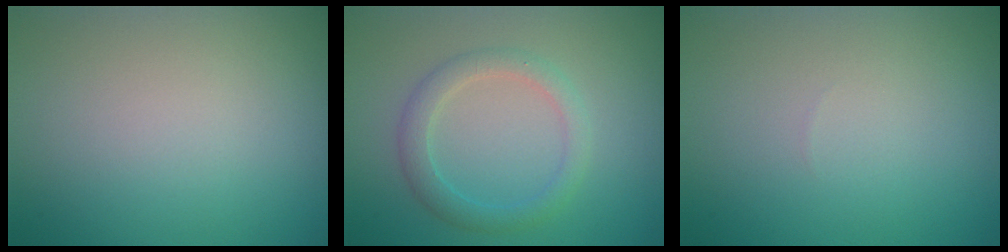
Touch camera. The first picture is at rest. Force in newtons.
{"total": 2.6, "press": 2.6, "slide": 0.1}
{"total": 0.0}